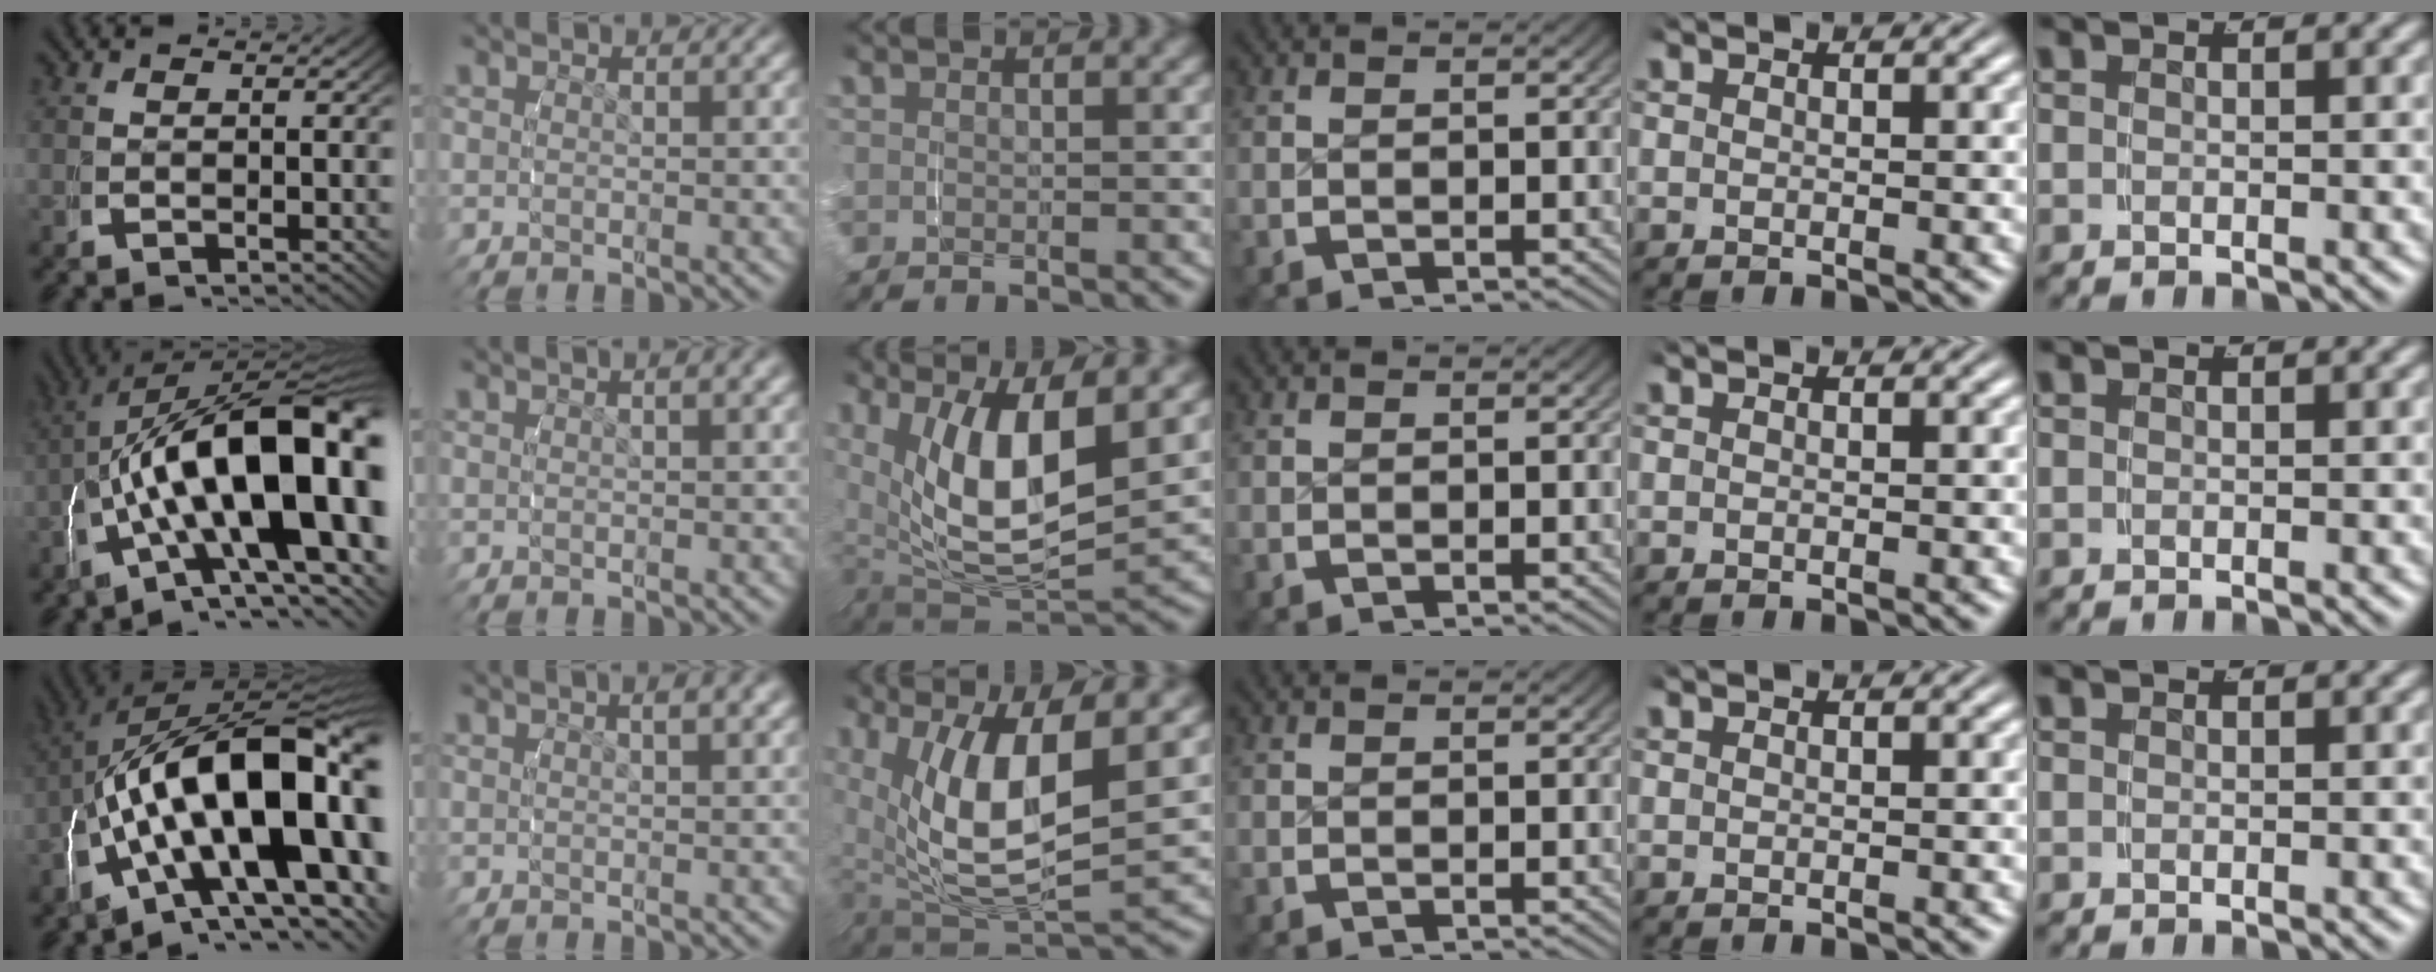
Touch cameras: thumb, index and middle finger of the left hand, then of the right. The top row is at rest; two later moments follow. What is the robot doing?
{"motion": "grasp_and_lifting", "object": "water bottle"}